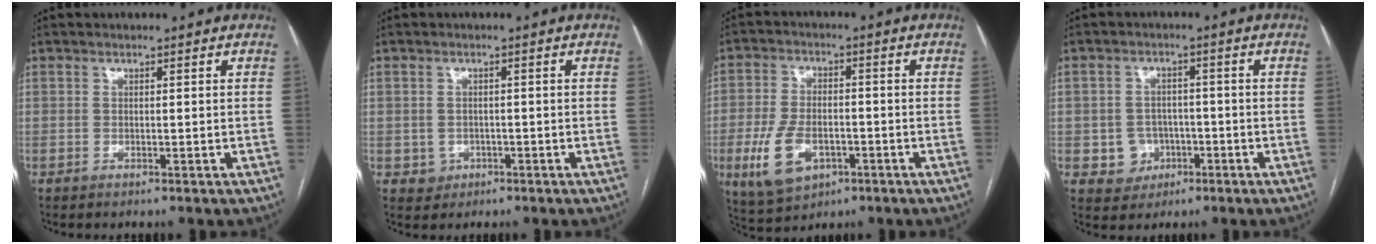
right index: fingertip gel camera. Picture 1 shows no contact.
{"total": 2.7, "force": [-0.7, 2.6, 0.2], "torque": [0.007, 0.009, -0.005]}
{"total": 9.7, "force": [-3.5, 5.8, 7.0], "torque": [-0.150, 0.001, -0.051]}
{"total": 4.9, "force": [-1.4, 4.7, 0.8], "torque": [-0.004, 0.011, -0.013]}